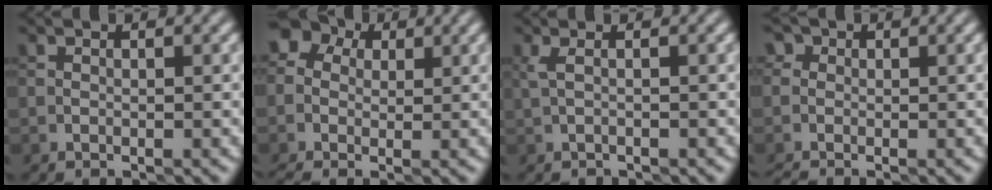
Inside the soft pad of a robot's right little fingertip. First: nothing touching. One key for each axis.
{"total": 4.6, "fx": 0.6, "fy": 4.0, "fz": 2.4, "tx": -0.046, "ty": 0.025, "tz": -0.005}
{"total": 0.8, "fx": -0.1, "fy": 0.2, "fz": 0.8, "tx": -0.016, "ty": 0.002, "tz": 0.000}
{"total": 2.3, "fx": -1.2, "fy": 1.8, "fz": 1.0, "tx": -0.011, "ty": 0.011, "tz": -0.034}